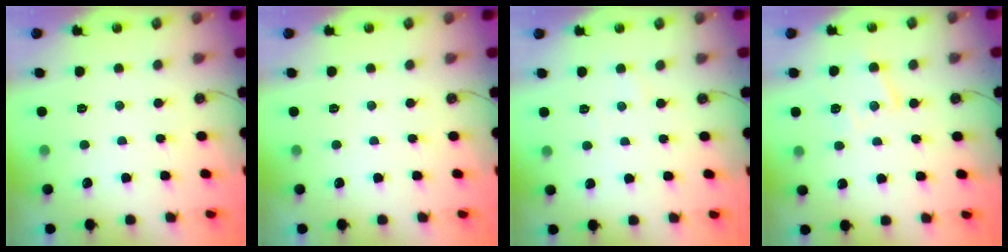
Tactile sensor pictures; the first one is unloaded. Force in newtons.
{"total": 0.0}
{"total": 2.6, "press": 2.5, "slide": 0.5}
{"total": 12.3, "press": 12.3, "slide": 0.7}